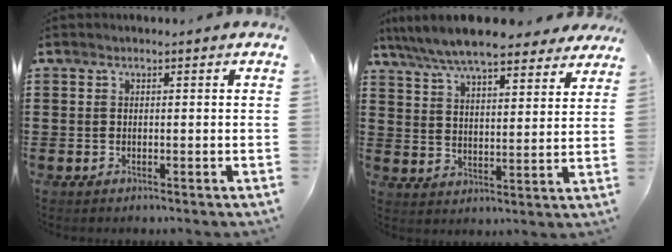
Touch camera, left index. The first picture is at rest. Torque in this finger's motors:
{"motor_torque": [2.14, 0.00, 0.16, -0.06]}